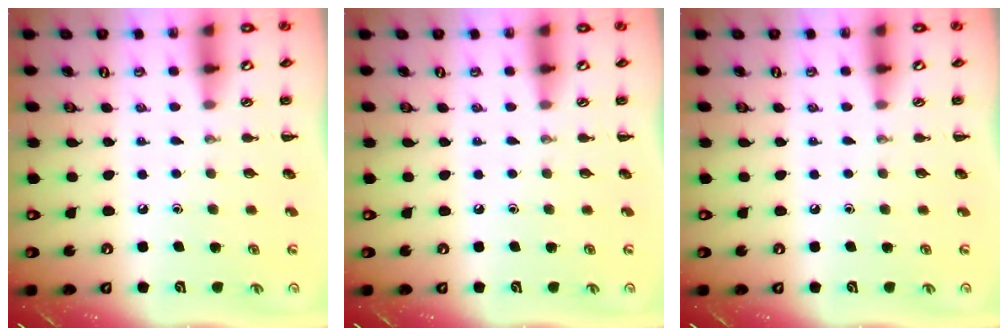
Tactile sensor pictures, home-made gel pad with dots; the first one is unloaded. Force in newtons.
{"total": 0.0}
{"total": 0.0}